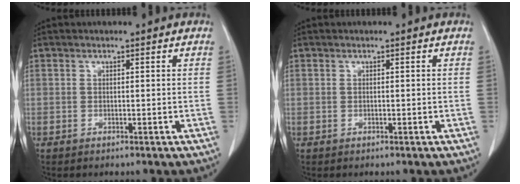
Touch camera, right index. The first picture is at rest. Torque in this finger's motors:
{"motor_torque": [0.00, 0.00, 0.00, 0.00]}